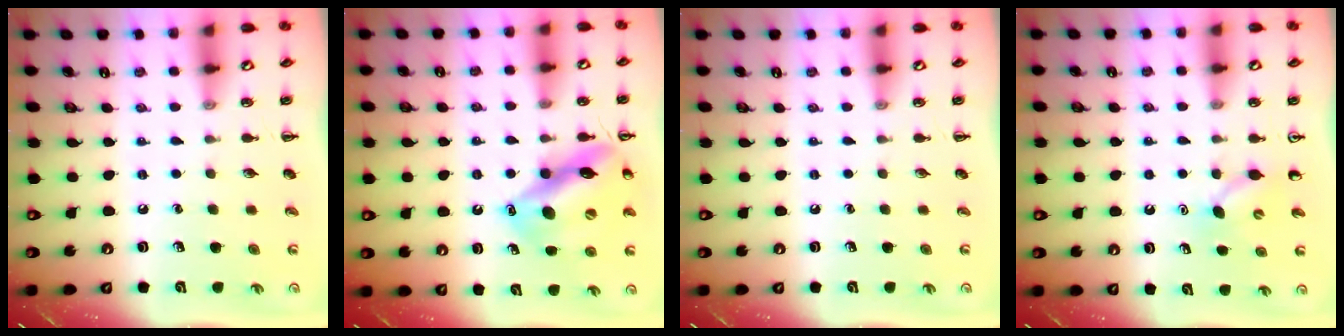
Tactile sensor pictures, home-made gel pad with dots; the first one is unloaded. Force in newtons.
{"total": 15.2, "press": 14.9, "slide": 2.7}
{"total": 0.0}
{"total": 4.5, "press": 4.4, "slide": 0.8}